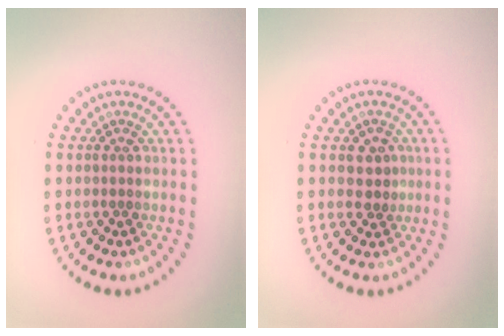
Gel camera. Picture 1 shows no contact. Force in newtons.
{"total": 1.9, "press": 1.7, "slide": 0.7}